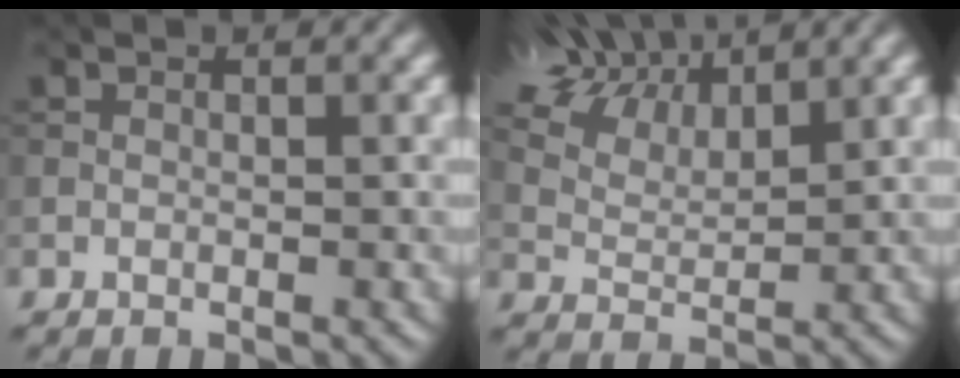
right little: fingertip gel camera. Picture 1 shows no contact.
{"total": 7.8, "force": [6.0, 3.3, 3.9], "torque": [-0.121, 0.020, 0.117]}